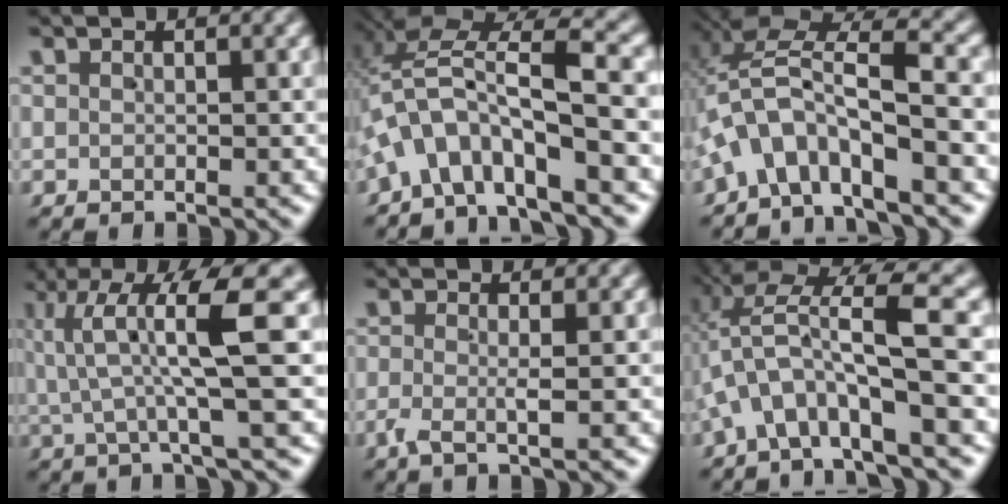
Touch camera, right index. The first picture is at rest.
{"total": 6.8, "force": [1.1, 3.6, 5.6], "torque": [-0.121, 0.003, 0.020]}
{"total": 6.8, "force": [1.2, 4.2, 5.2], "torque": [-0.118, 0.002, 0.017]}
{"total": 9.1, "force": [3.4, 3.1, 7.8], "torque": [-0.128, 0.031, 0.040]}
{"total": 1.8, "force": [-0.8, -0.1, 1.6], "torque": [-0.041, -0.007, -0.012]}
{"total": 6.1, "force": [1.7, 2.3, 5.4], "torque": [-0.110, 0.015, 0.029]}